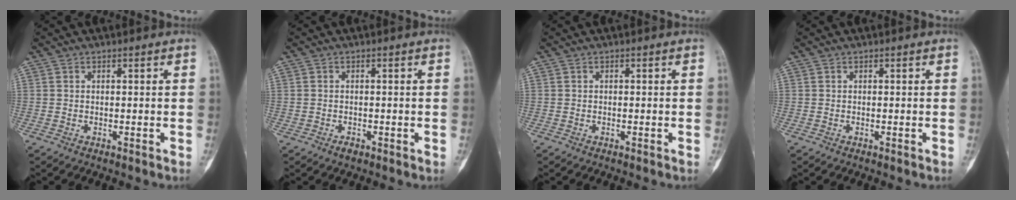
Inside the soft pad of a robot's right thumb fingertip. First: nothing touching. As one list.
[{"total": 1.0, "force": [-0.7, 0.7, 0.2], "torque": [-0.002, 0.005, -0.010]}, {"total": 0.0}, {"total": 0.0}]